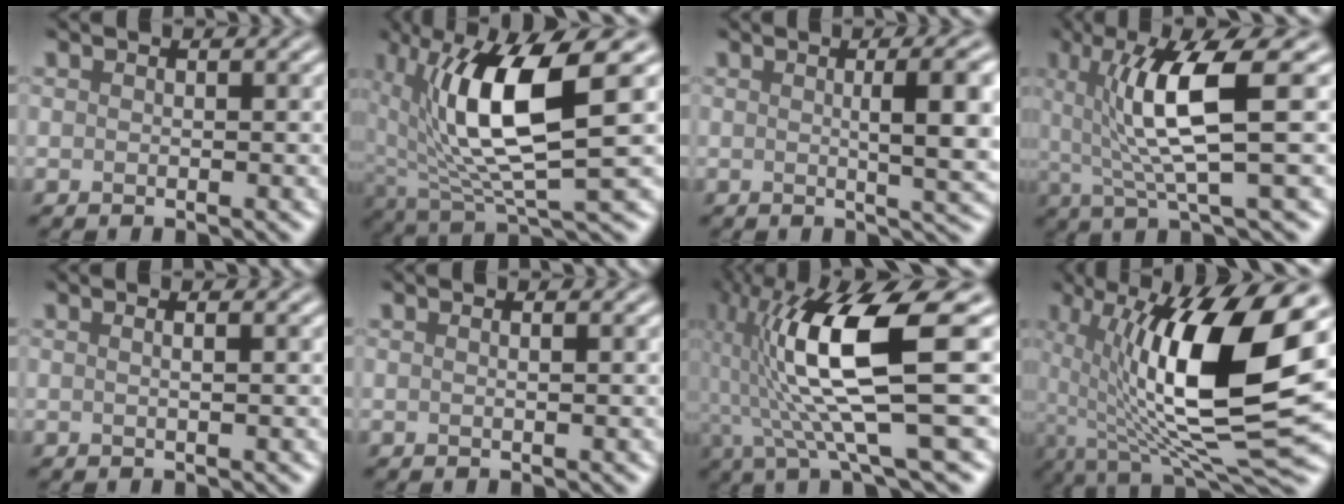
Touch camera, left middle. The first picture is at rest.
{"total": 10.2, "force": [1.8, 3.0, 9.6], "torque": [-0.182, -0.003, 0.044]}
{"total": 7.0, "force": [0.8, 1.7, 6.7], "torque": [-0.069, 0.008, 0.018]}
{"total": 7.3, "force": [1.3, 1.3, 7.0], "torque": [-0.123, 0.000, 0.030]}
{"total": 1.7, "force": [0.6, 0.9, 1.4], "torque": [-0.001, 0.007, -0.014]}
{"total": 1.1, "force": [0.4, 0.5, 0.9], "torque": [0.003, 0.000, -0.009]}
{"total": 11.5, "force": [0.2, 2.3, 11.2], "torque": [-0.207, 0.012, 0.013]}
{"total": 14.1, "force": [1.1, 4.5, 13.3], "torque": [-0.216, -0.012, 0.025]}